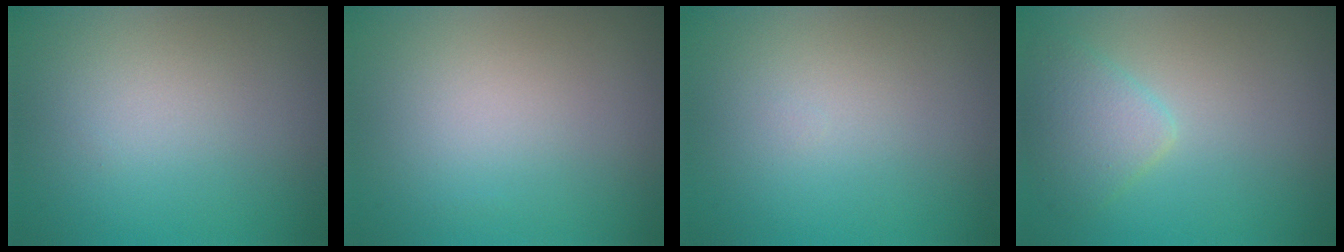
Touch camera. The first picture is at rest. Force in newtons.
{"total": 0.0}
{"total": 0.0}
{"total": 2.6, "press": 2.6, "slide": 0.1}